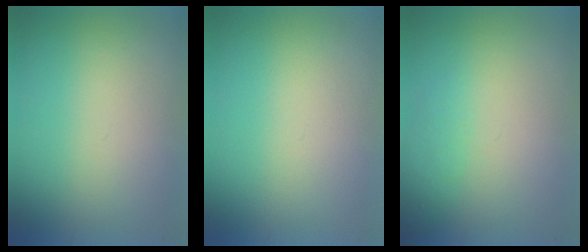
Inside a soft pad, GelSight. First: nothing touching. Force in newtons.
{"total": 0.0}
{"total": 1.3}